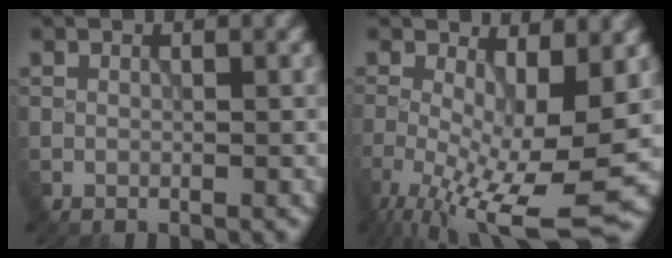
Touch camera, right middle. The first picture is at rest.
{"total": 11.1, "force": [-3.0, 3.6, 10.0], "torque": [-0.183, -0.021, -0.042]}